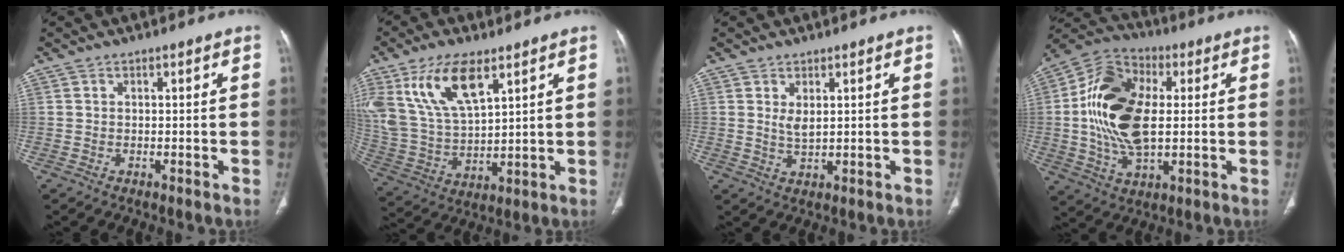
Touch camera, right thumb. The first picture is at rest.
{"total": 16.0, "force": [8.3, 7.4, 11.5], "torque": [-0.219, -0.025, 0.172]}
{"total": 2.6, "force": [1.0, 1.1, 2.2], "torque": [-0.041, -0.013, 0.024]}
{"total": 17.3, "force": [1.7, 9.1, 14.7], "torque": [-0.290, 0.009, 0.026]}